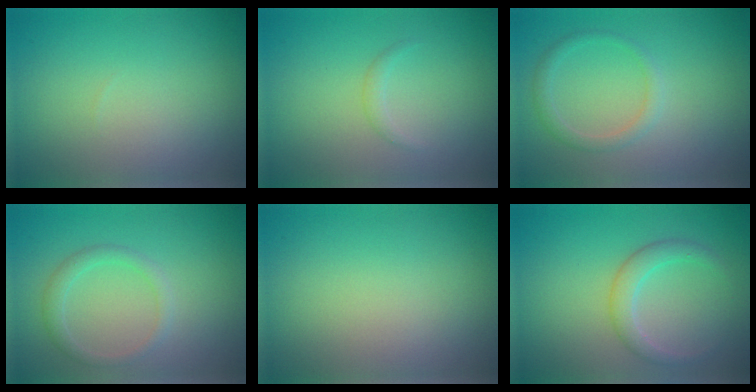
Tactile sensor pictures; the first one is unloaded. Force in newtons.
{"total": 0.8, "press": 0.8, "slide": 0.1}
{"total": 1.5, "press": 1.5, "slide": 0.1}
{"total": 1.6, "press": 1.6, "slide": 0.1}
{"total": 0.0}
{"total": 2.3, "press": 2.2, "slide": 0.3}